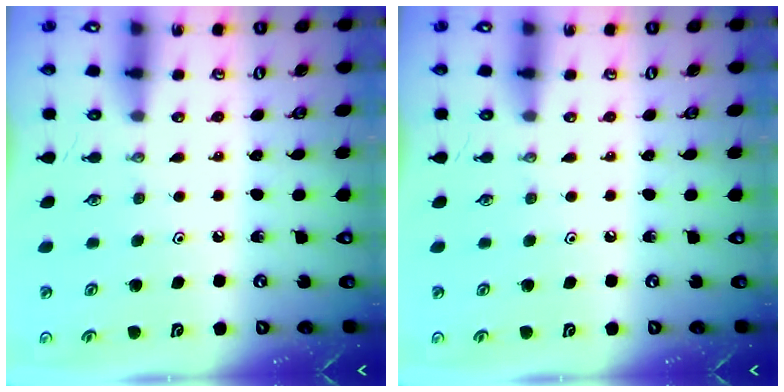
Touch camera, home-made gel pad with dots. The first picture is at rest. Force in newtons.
{"total": 0.0}